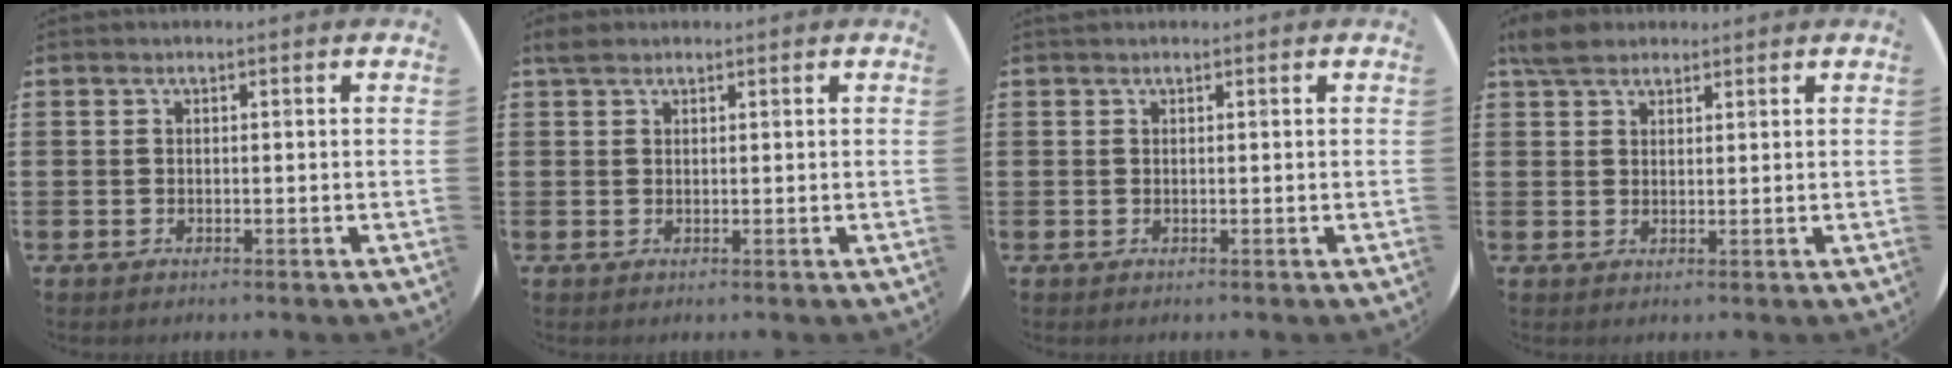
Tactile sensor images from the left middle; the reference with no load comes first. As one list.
[{"total": 1.3, "force": [1.1, 0.5, 0.4], "torque": [-0.002, 0.001, 0.019]}, {"total": 0.0}, {"total": 3.7, "force": [3.2, 1.5, 1.2], "torque": [-0.024, 0.001, 0.060]}]